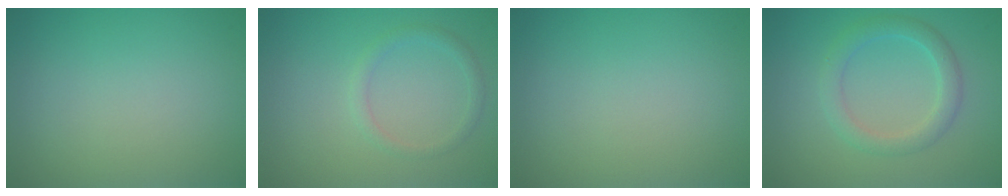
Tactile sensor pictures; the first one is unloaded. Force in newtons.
{"total": 1.3, "press": 1.3, "slide": 0.1}
{"total": 0.0}
{"total": 2.7, "press": 2.7, "slide": 0.1}